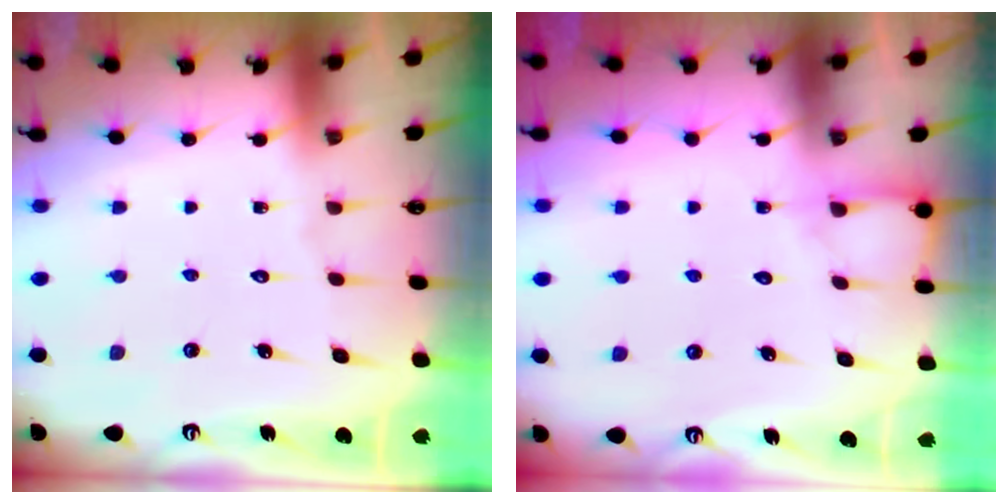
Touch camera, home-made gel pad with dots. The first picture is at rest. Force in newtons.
{"total": 3.8, "press": 3.8, "slide": 0.4}